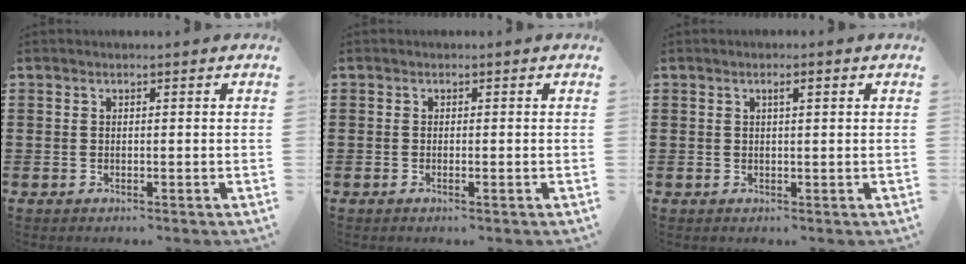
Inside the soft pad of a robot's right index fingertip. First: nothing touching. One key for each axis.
{"total": 0.7, "fx": -0.2, "fy": -0.2, "fz": 0.6, "tx": -0.011, "ty": -0.007, "tz": -0.002}
{"total": 1.5, "fx": 0.5, "fy": 0.3, "fz": 1.4, "tx": -0.028, "ty": 0.003, "tz": 0.007}